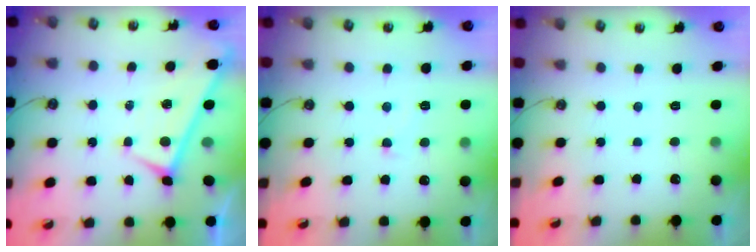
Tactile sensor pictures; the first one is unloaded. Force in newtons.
{"total": 4.6, "press": 4.5, "slide": 0.7}
{"total": 0.0}